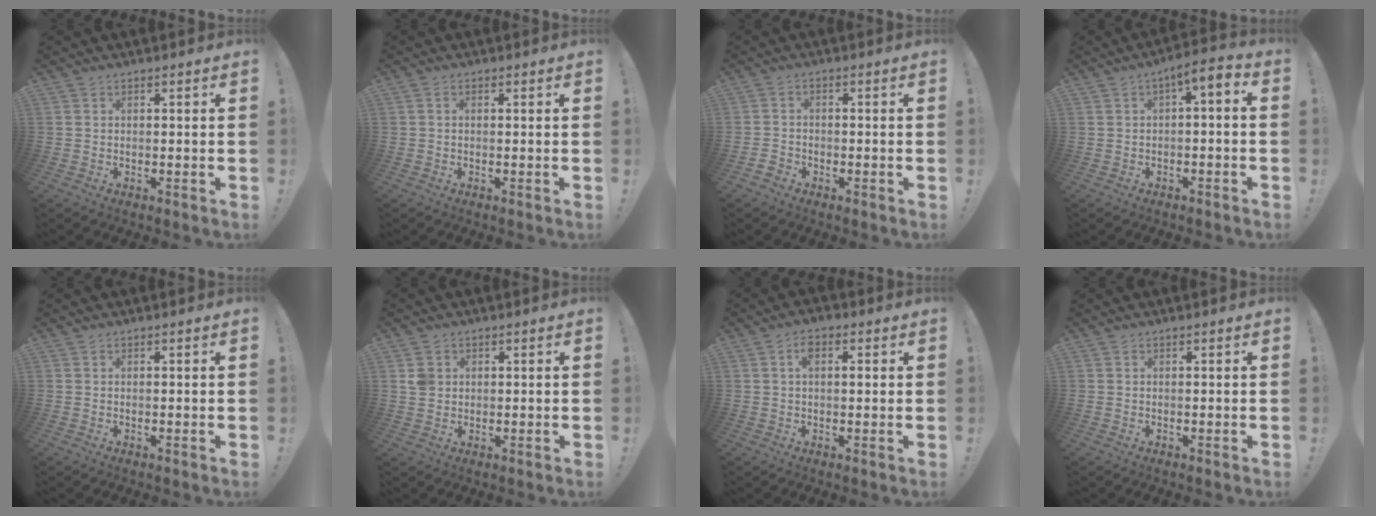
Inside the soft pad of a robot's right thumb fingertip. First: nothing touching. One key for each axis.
{"total": 0.7, "fx": 0.1, "fy": 0.3, "fz": 0.6, "tx": -0.015, "ty": 0.001, "tz": 0.002}
{"total": 2.7, "fx": -2.0, "fy": 1.6, "fz": 0.8, "tx": -0.018, "ty": 0.006, "tz": -0.039}
{"total": 4.4, "fx": -0.3, "fy": 1.2, "fz": 4.2, "tx": -0.069, "ty": -0.002, "tz": -0.008}
{"total": 0.0}
{"total": 3.1, "fx": 1.1, "fy": 2.6, "fz": 1.3, "tx": -0.016, "ty": 0.001, "tz": 0.021}
{"total": 4.0, "fx": 1.0, "fy": 2.0, "fz": 3.3, "tx": -0.044, "ty": 0.003, "tz": 0.010}
{"total": 0.0}